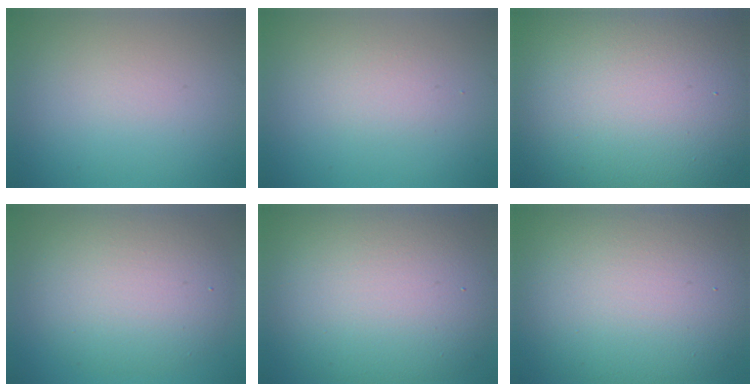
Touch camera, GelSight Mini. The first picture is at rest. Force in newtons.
{"total": 1.4, "press": 1.4, "slide": 0.1}
{"total": 18.9, "press": 18.8, "slide": 1.2}
{"total": 7.3, "press": 7.3, "slide": 0.6}
{"total": 13.4, "press": 13.4, "slide": 0.9}
{"total": 14.6, "press": 14.6, "slide": 0.8}